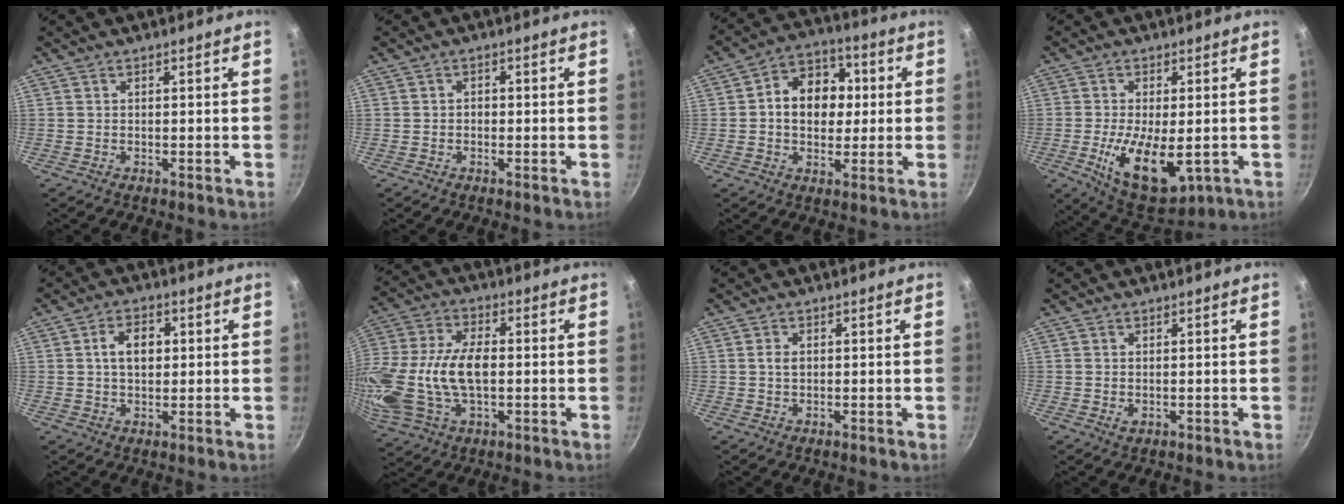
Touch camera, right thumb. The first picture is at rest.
{"total": 0.9, "force": [-0.4, 0.8, 0.4], "torque": [-0.005, 0.004, -0.008]}
{"total": 12.0, "force": [1.0, 9.3, 7.5], "torque": [-0.071, 0.018, 0.000]}
{"total": 13.2, "force": [-2.5, 6.4, 11.2], "torque": [-0.179, -0.008, -0.027]}
{"total": 6.0, "force": [0.8, 4.1, 4.3], "torque": [-0.053, 0.007, 0.009]}
{"total": 22.7, "force": [-1.5, 13.1, 18.4], "torque": [-0.410, 0.015, -0.029]}
{"total": 1.9, "force": [0.1, 1.3, 1.3], "torque": [-0.020, 0.003, 0.001]}
{"total": 1.1, "force": [0.1, 0.8, 0.8], "torque": [-0.012, -0.003, 0.001]}